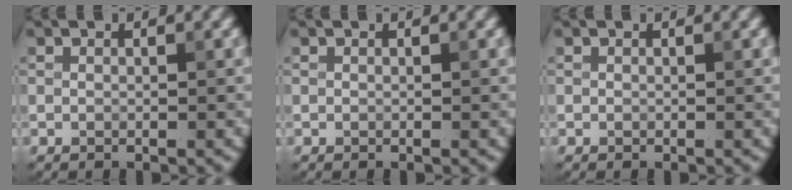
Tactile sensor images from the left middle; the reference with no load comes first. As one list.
[{"total": 0.0}, {"total": 0.0}]